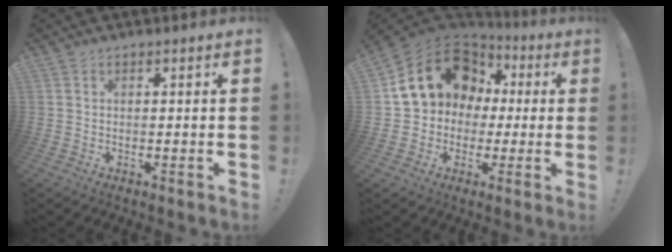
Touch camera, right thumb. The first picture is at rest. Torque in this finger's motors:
{"motor_torque": [2.07, 2.93, 1.18, -0.05, 0.05]}